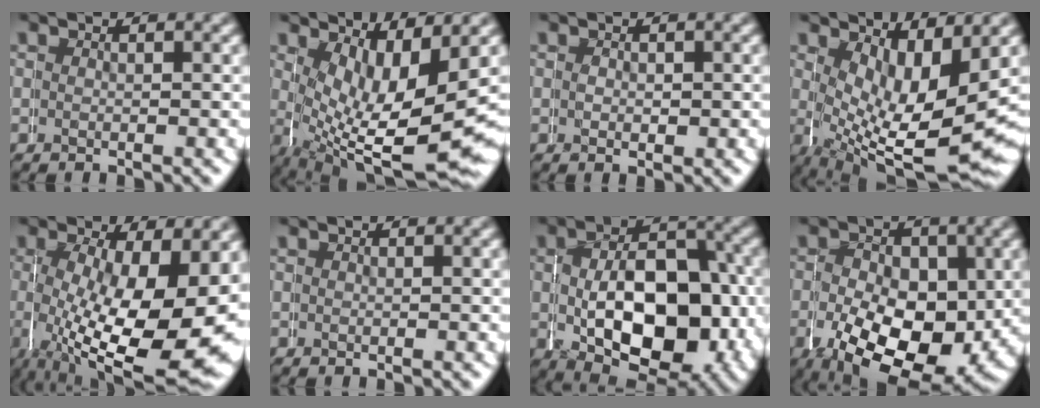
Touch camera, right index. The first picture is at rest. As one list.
[{"total": 9.3, "force": [-0.9, 3.5, 8.5], "torque": [-0.150, -0.043, 0.014]}, {"total": 1.1, "force": [0.4, 1.0, -0.2], "torque": [-0.007, -0.008, 0.006]}, {"total": 9.4, "force": [-0.9, 3.5, 8.7], "torque": [-0.137, -0.045, 0.009]}, {"total": 14.3, "force": [-2.0, 7.1, 12.3], "torque": [-0.220, -0.066, 0.013]}, {"total": 0.0}, {"total": 12.1, "force": [-0.9, 7.8, 9.3], "torque": [-0.160, -0.045, 0.006]}, {"total": 11.3, "force": [-2.8, 6.9, 8.4], "torque": [-0.150, -0.055, -0.019]}]